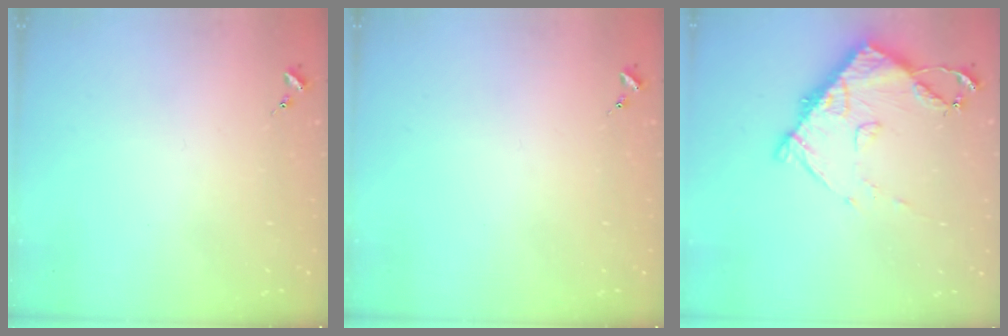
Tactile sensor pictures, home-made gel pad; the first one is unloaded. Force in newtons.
{"total": 0.0}
{"total": 10.7, "press": 10.7, "slide": 1.3}